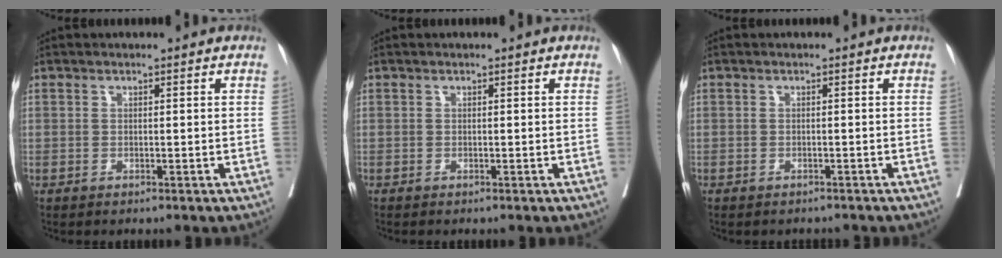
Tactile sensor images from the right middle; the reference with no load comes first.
{"total": 0.0}
{"total": 1.4, "force": [-1.3, 0.5, 0.5], "torque": [-0.014, -0.002, -0.016]}